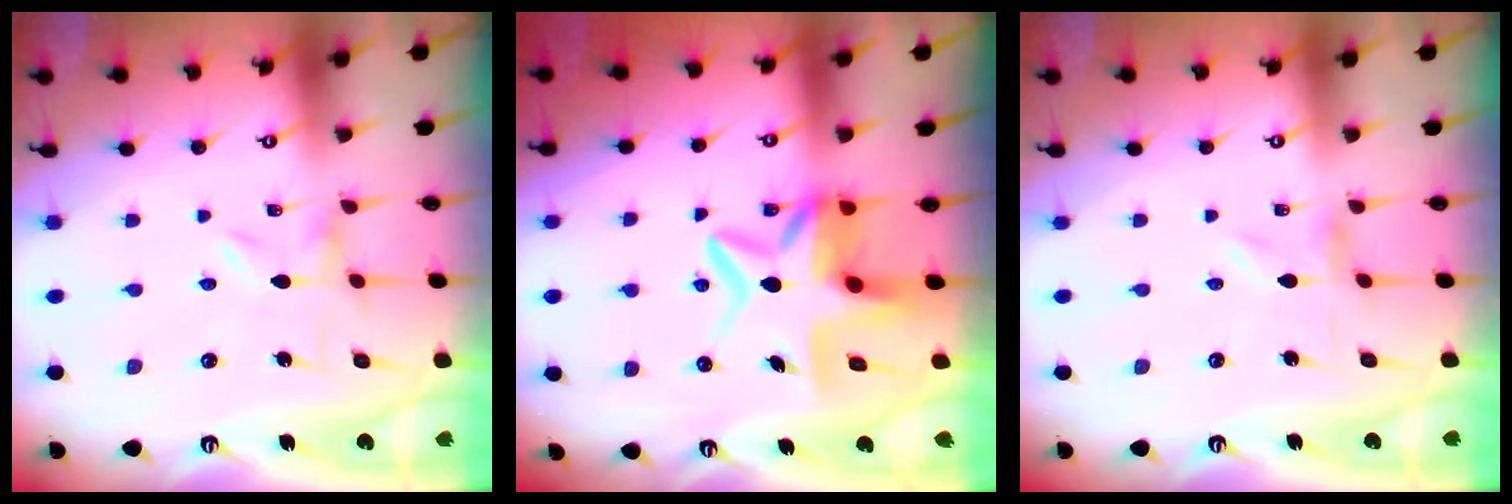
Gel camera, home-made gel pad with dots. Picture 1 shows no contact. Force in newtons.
{"total": 10.2, "press": 9.9, "slide": 2.5}
{"total": 0.0}